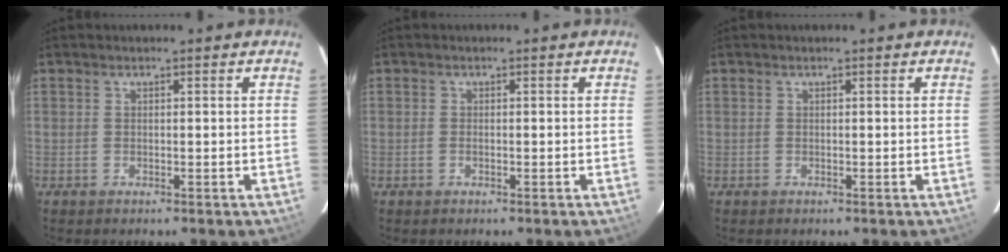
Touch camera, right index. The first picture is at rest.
{"total": 0.6, "force": [-0.3, 0.3, 0.4], "torque": [-0.007, 0.000, -0.005]}
{"total": 0.0}